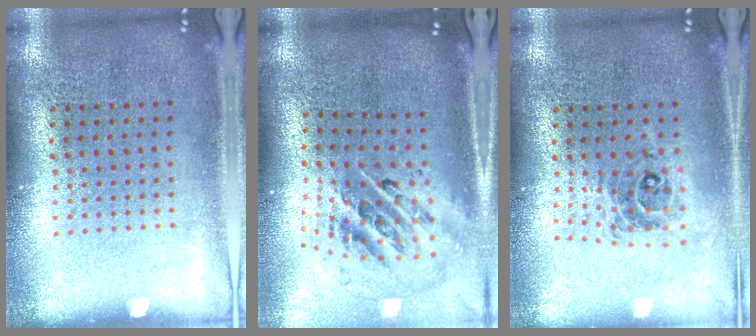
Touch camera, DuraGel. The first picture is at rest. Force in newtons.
{"total": 2.1, "press": 1.6, "slide": 1.4}
{"total": 0.7, "press": 0.6, "slide": 0.1}